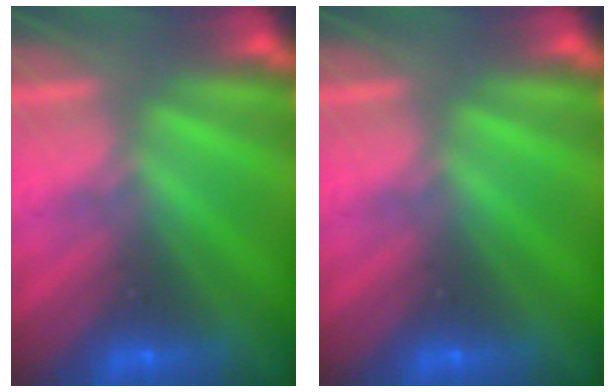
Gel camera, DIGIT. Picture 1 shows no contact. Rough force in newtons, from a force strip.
{"total": 0.0}